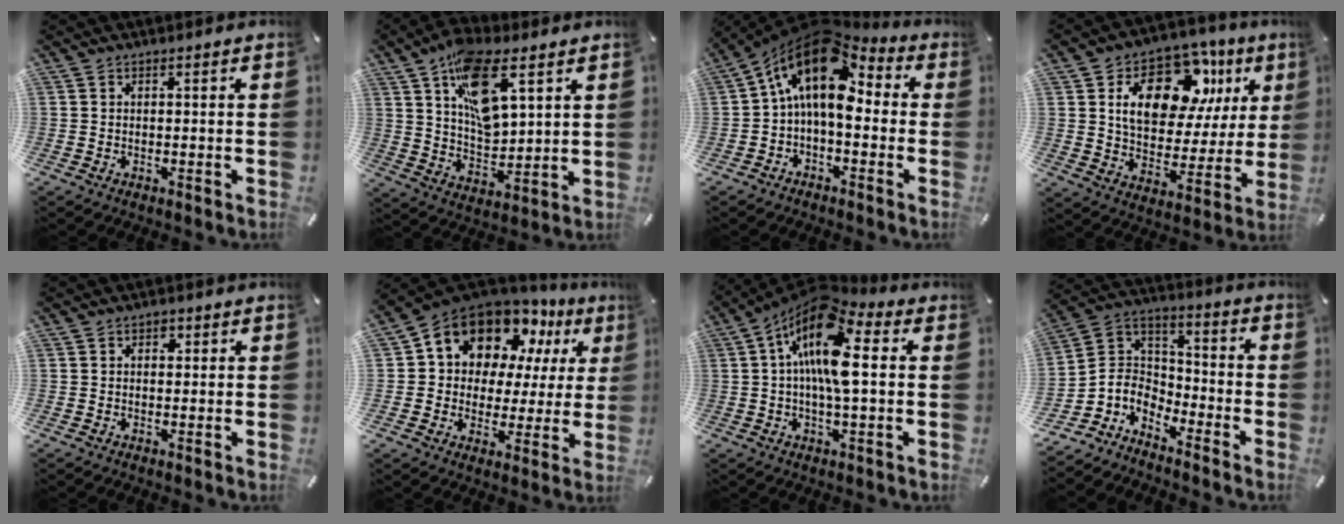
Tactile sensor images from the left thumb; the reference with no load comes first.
{"total": 15.1, "force": [7.9, 7.6, 10.4], "torque": [-0.176, -0.020, 0.141]}
{"total": 14.8, "force": [3.4, 8.4, 11.7], "torque": [-0.221, -0.022, 0.051]}
{"total": 17.5, "force": [7.9, 11.0, 11.1], "torque": [-0.176, -0.027, 0.138]}
{"total": 1.4, "force": [0.4, 1.2, 0.6], "torque": [-0.005, 0.004, 0.003]}
{"total": 13.2, "force": [9.1, 8.8, 3.8], "torque": [-0.090, -0.069, 0.171]}
{"total": 16.2, "force": [2.9, 6.3, 14.6], "torque": [-0.279, -0.022, 0.047]}
{"total": 6.3, "force": [-5.1, 3.7, -0.2], "torque": [-0.026, -0.012, -0.108]}